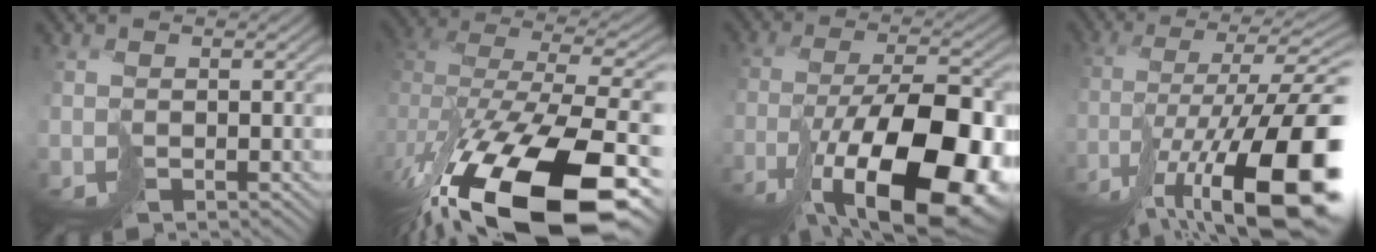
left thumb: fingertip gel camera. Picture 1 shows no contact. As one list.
[{"total": 16.9, "force": [-8.9, 8.4, 11.7], "torque": [-0.234, -0.065, -0.107]}, {"total": 17.4, "force": [-8.0, 6.4, 14.1], "torque": [-0.214, -0.009, -0.124]}, {"total": 17.6, "force": [-8.9, 4.4, 14.5], "torque": [-0.238, -0.005, -0.152]}]